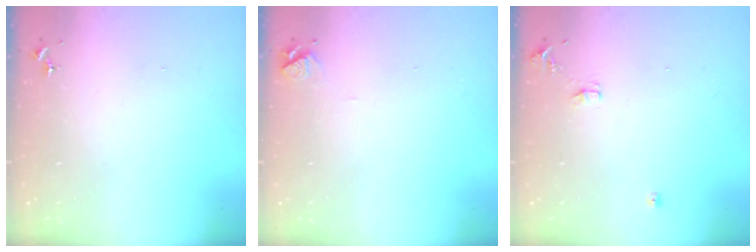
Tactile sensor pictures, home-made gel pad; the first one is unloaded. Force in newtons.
{"total": 4.9, "press": 4.9, "slide": 0.5}
{"total": 6.9, "press": 6.9, "slide": 0.9}